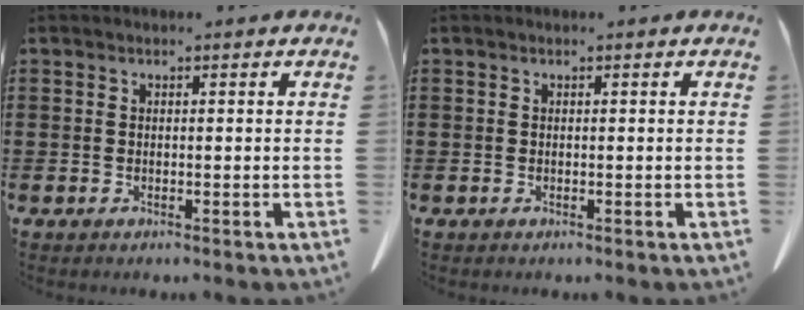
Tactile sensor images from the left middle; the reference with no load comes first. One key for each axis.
{"total": 0.0}